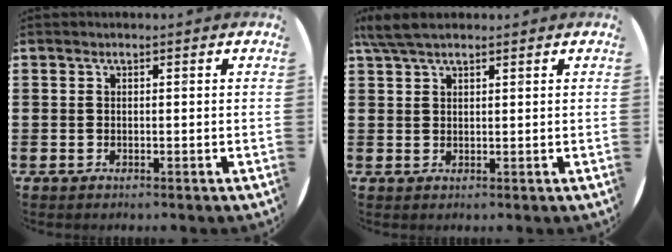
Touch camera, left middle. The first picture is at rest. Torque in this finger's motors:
{"motor_torque": [0.70, -0.60, 0.10, 0.02]}